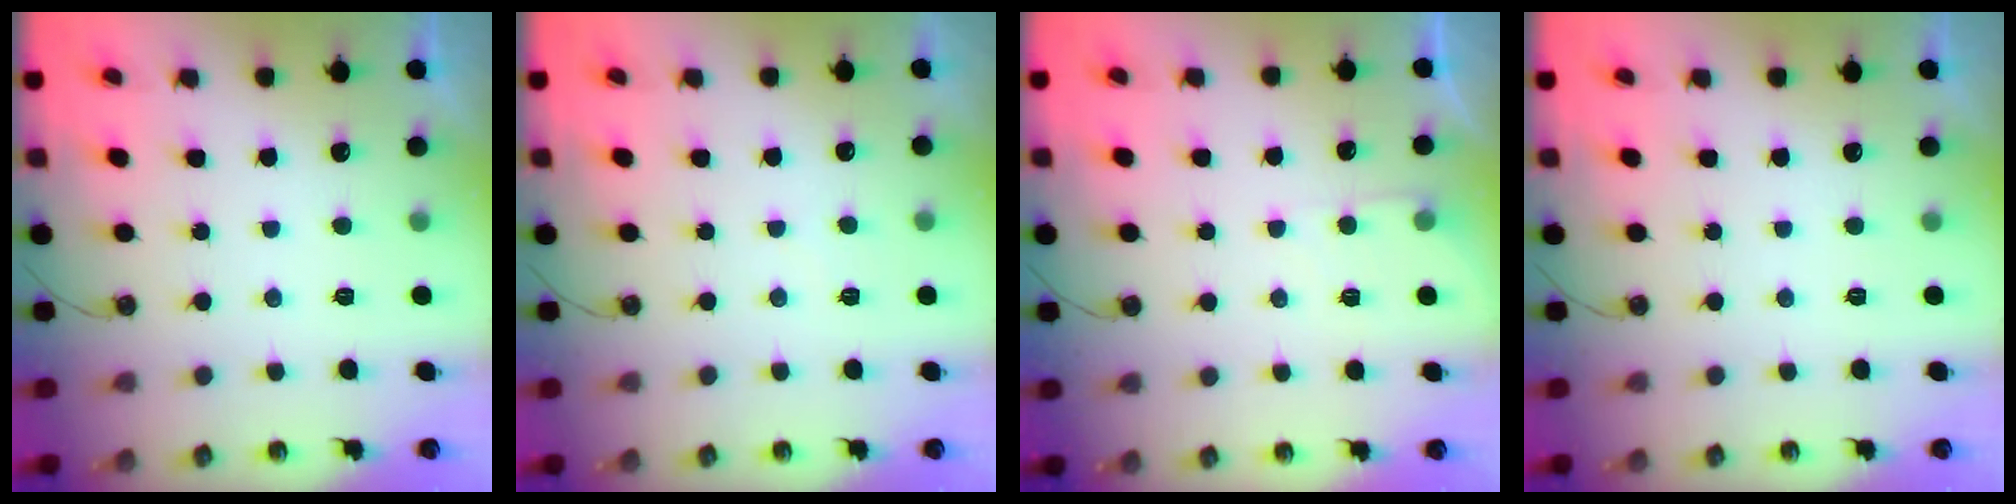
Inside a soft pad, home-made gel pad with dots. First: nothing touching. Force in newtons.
{"total": 2.8, "press": 2.7, "slide": 0.5}
{"total": 3.8, "press": 3.7, "slide": 0.6}
{"total": 0.0}